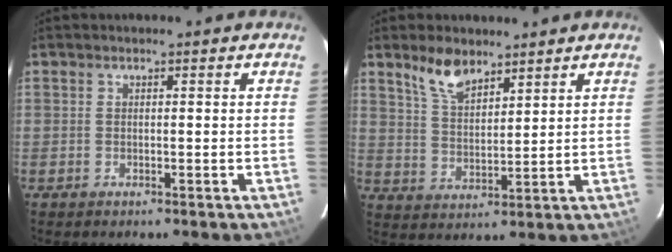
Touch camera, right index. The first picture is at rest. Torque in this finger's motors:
{"motor_torque": [0.58, 0.57, 0.32, 0.04]}